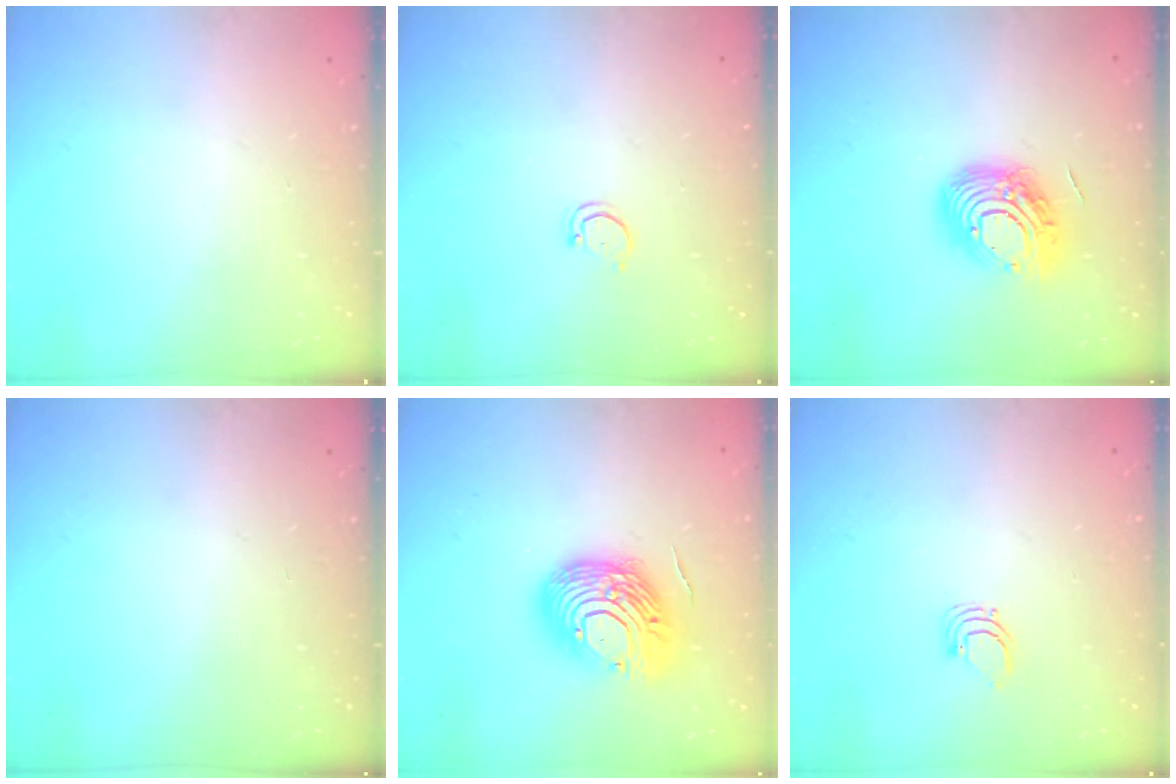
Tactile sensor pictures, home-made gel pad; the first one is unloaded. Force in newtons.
{"total": 2.6, "press": 2.5, "slide": 0.4}
{"total": 14.8, "press": 14.7, "slide": 1.0}
{"total": 0.0}
{"total": 16.3, "press": 16.2, "slide": 2.1}
{"total": 2.5, "press": 2.5, "slide": 0.1}